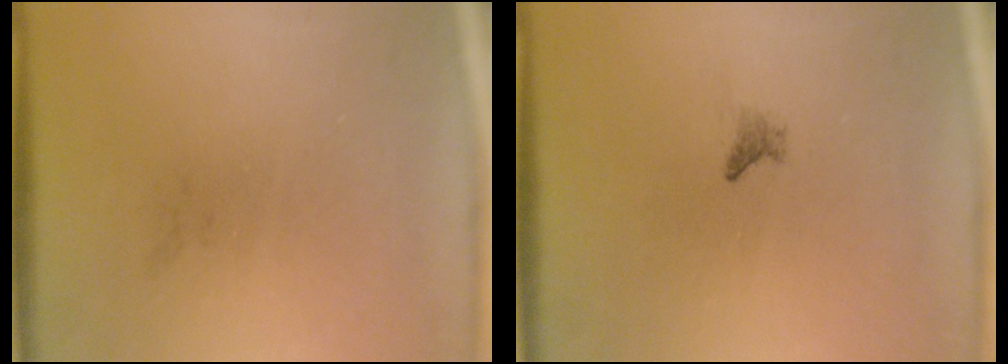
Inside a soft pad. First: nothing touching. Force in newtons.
{"total": 0.8}